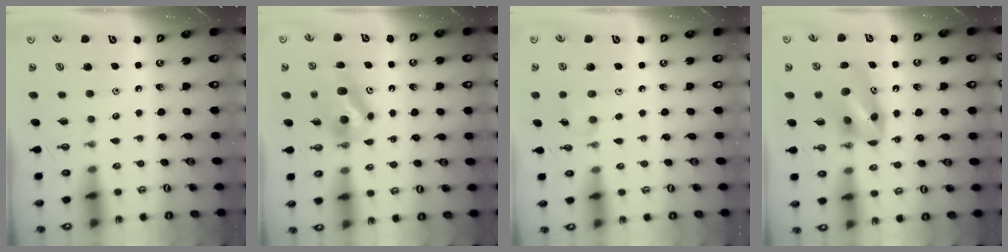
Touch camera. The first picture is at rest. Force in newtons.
{"total": 6.6, "press": 6.5, "slide": 1.2}
{"total": 5.3, "press": 5.1, "slide": 1.4}
{"total": 9.2, "press": 8.5, "slide": 3.6}